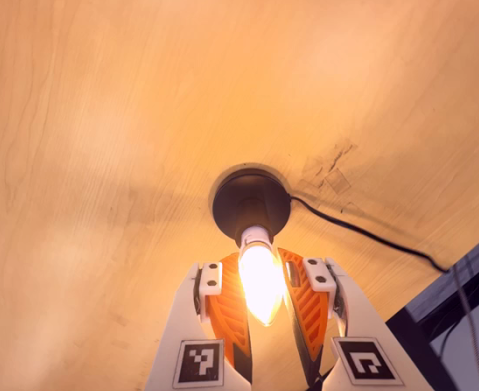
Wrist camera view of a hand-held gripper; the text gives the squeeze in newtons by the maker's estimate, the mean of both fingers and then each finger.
{"total": 13.4, "left": 12.1, "right": 14.7}